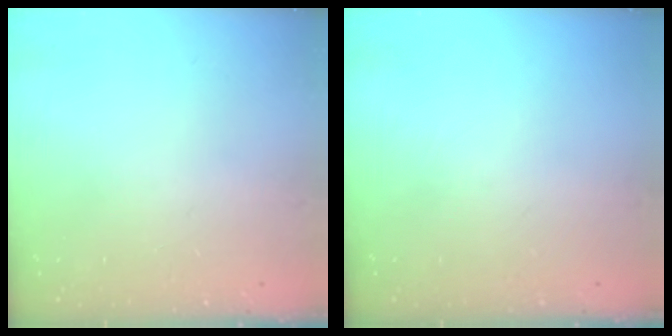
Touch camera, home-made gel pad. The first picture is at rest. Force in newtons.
{"total": 0.0}